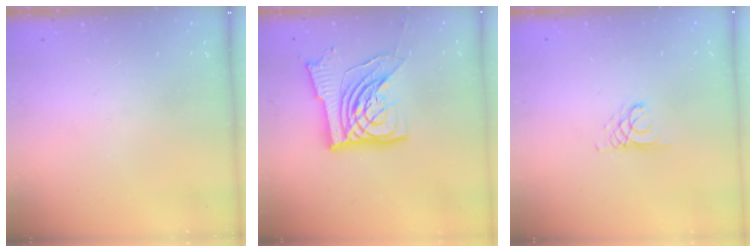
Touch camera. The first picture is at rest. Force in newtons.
{"total": 16.1, "press": 16.0, "slide": 1.8}
{"total": 2.1, "press": 2.1, "slide": 0.2}